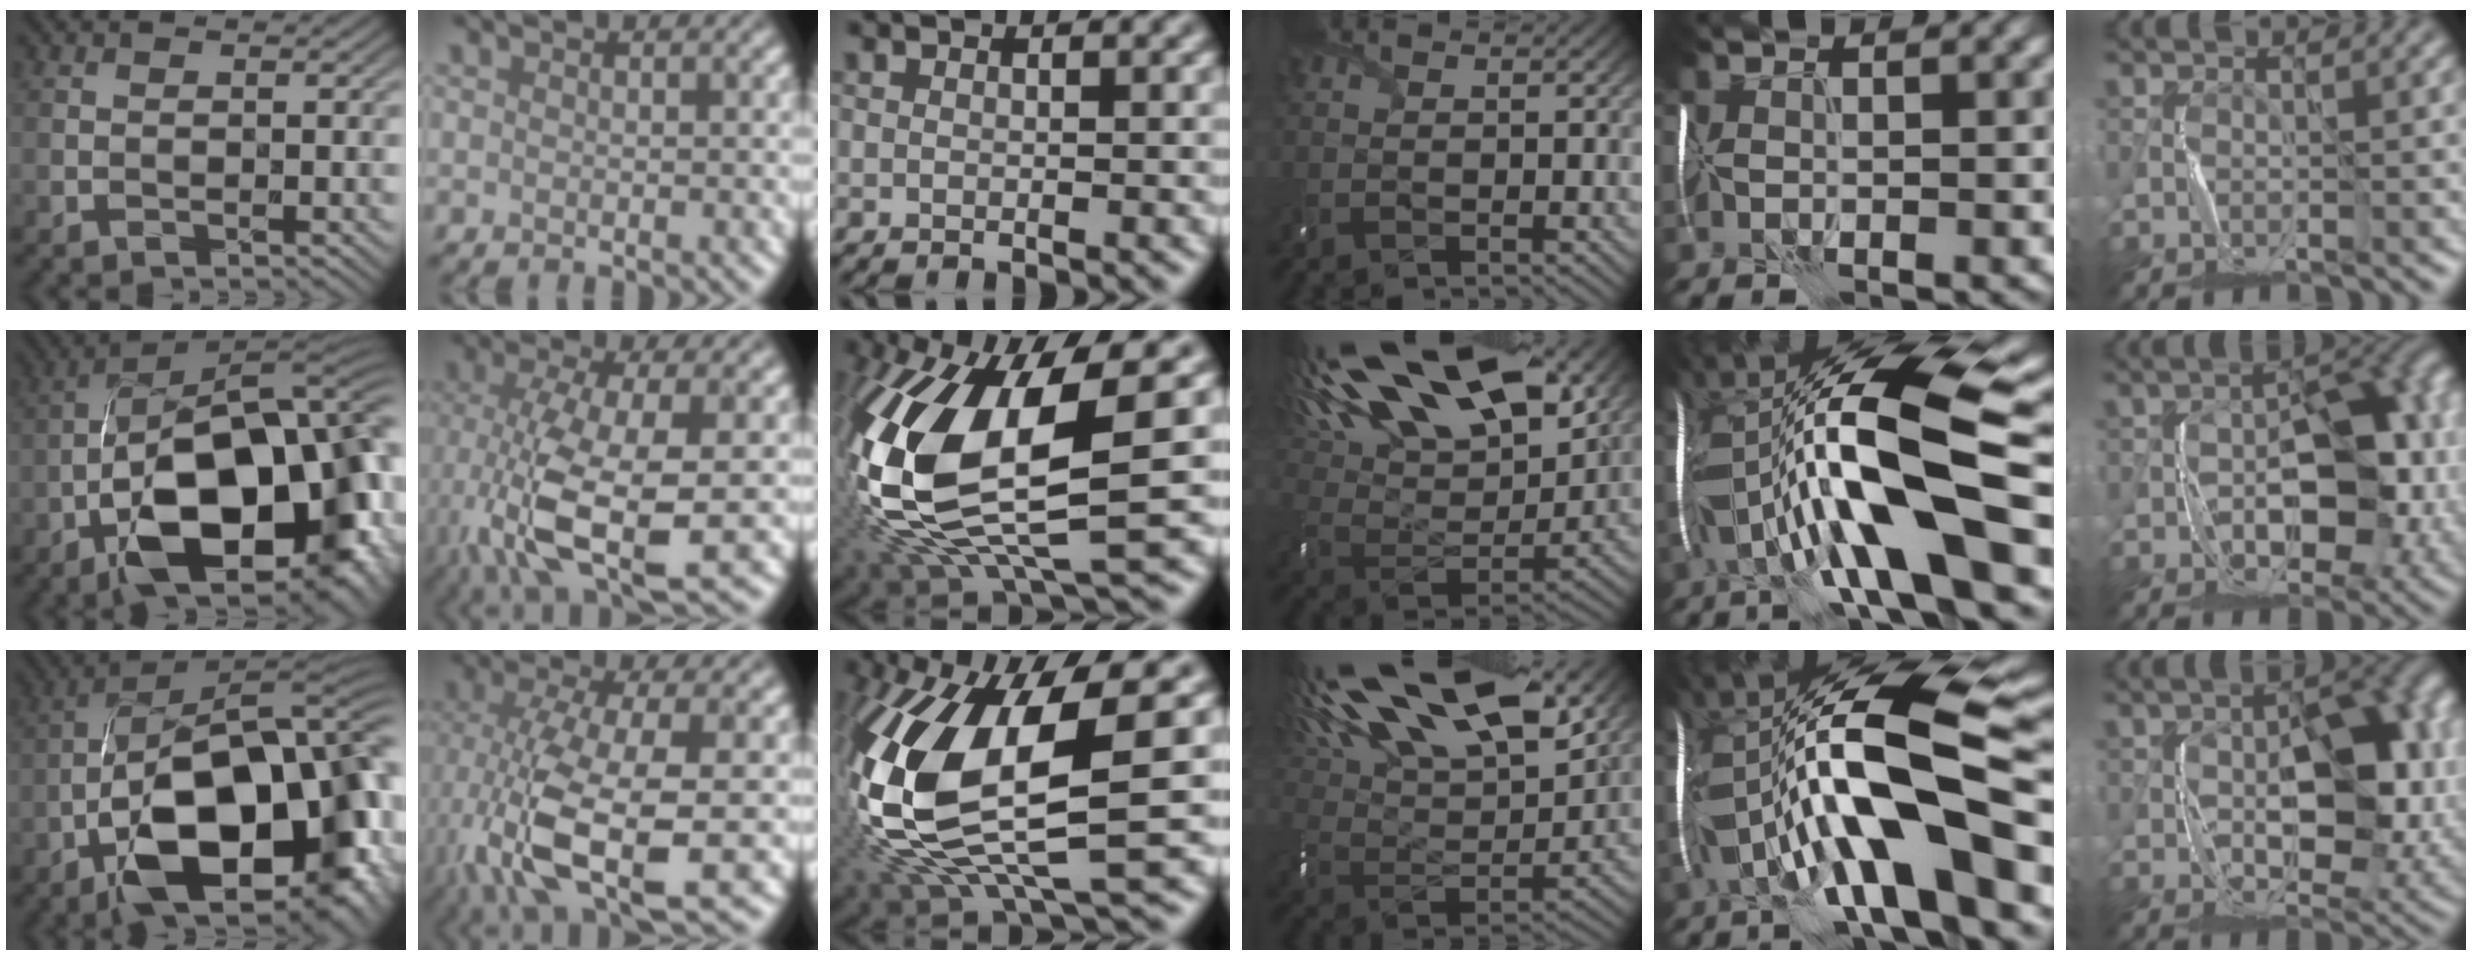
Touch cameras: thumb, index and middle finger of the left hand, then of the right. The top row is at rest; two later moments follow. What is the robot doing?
{"motion": "wrap", "object": "thread"}